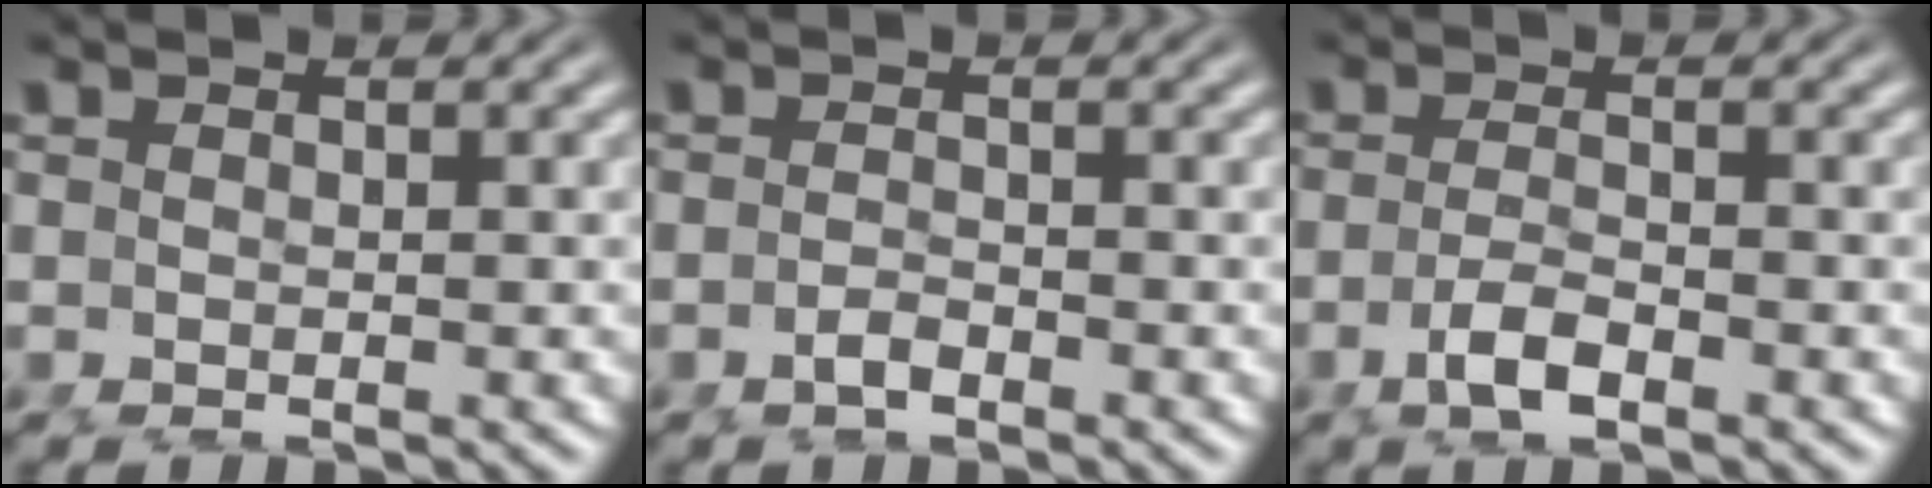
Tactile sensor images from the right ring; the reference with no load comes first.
{"total": 1.0, "force": [-0.9, -0.3, 0.4], "torque": [-0.001, 0.002, -0.017]}
{"total": 2.2, "force": [-1.3, 0.0, 1.8], "torque": [-0.032, -0.010, -0.017]}